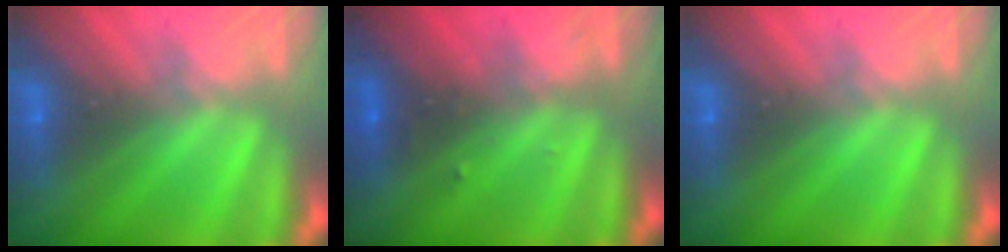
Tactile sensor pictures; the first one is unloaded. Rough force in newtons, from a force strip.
{"total": 2.4}
{"total": 0.0}